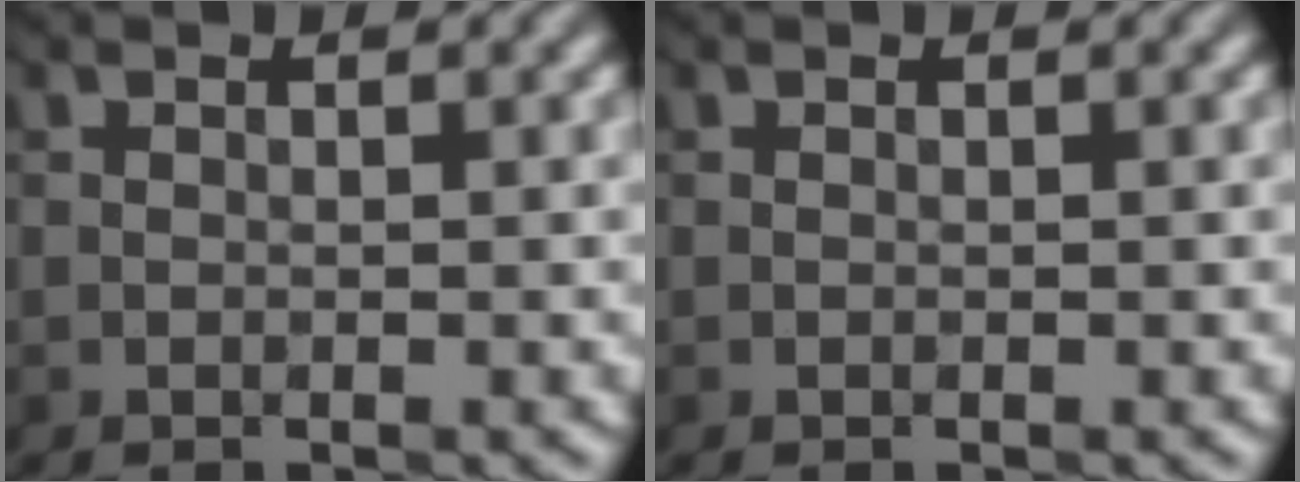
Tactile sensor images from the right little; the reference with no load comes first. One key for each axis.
{"total": 0.0}